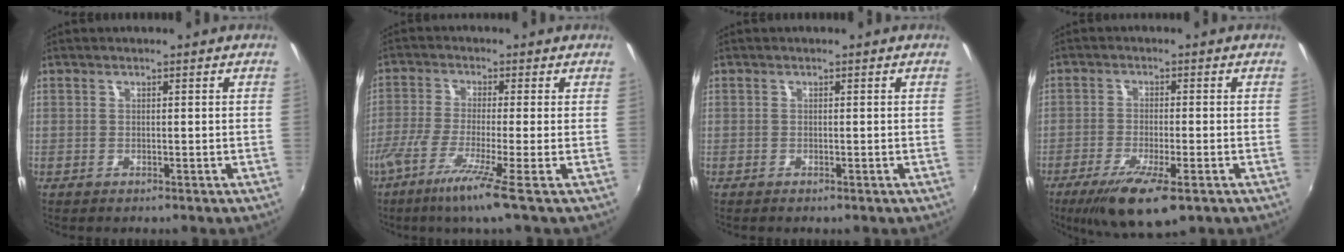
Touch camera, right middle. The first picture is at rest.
{"total": 8.0, "force": [-4.6, -1.0, 6.5], "torque": [-0.148, -0.020, -0.090]}
{"total": 0.0}
{"total": 10.4, "force": [-6.1, 2.2, 8.1], "torque": [-0.166, -0.035, -0.103]}